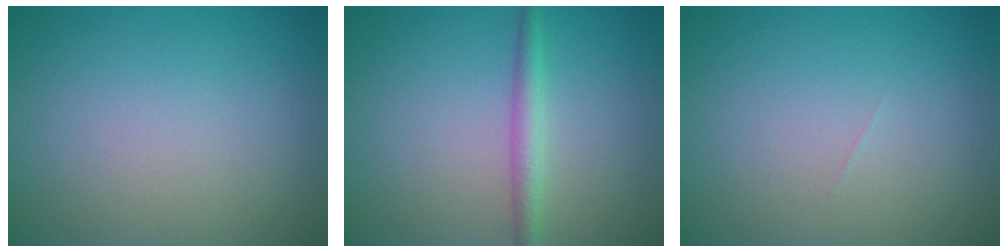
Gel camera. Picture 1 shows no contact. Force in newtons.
{"total": 2.1, "press": 2.1, "slide": 0.0}
{"total": 0.0}